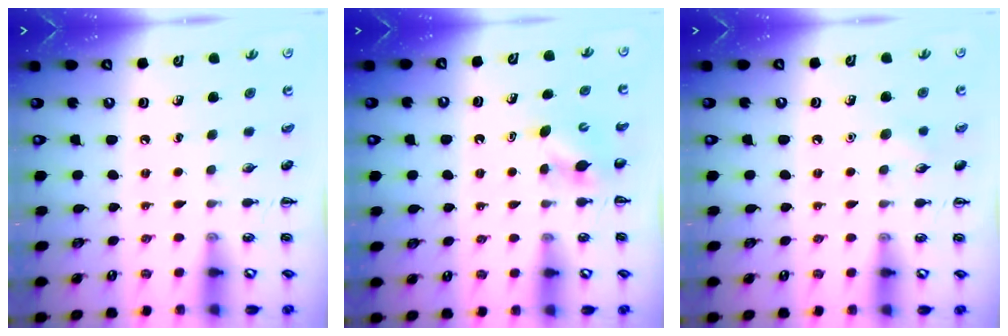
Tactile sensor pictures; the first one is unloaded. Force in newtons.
{"total": 4.2, "press": 4.0, "slide": 1.1}
{"total": 4.7, "press": 4.6, "slide": 1.3}